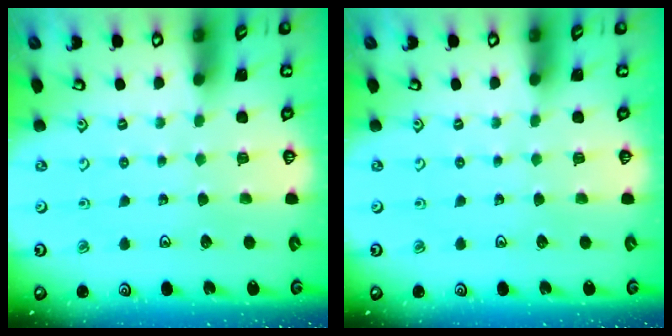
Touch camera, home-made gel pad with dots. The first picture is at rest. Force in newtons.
{"total": 0.0}